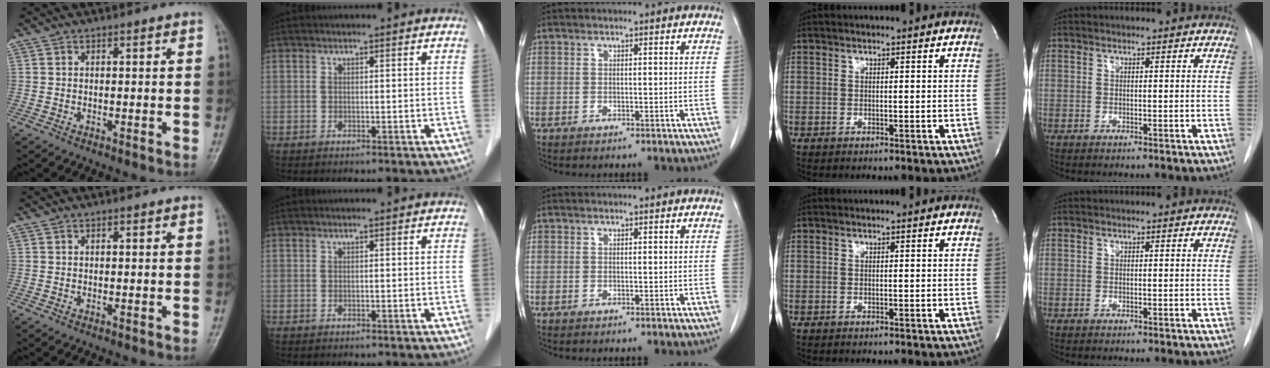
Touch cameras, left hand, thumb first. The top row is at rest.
{}